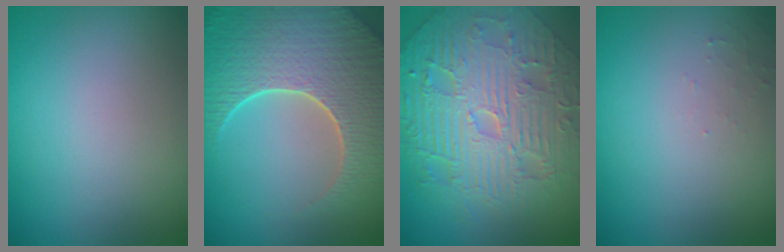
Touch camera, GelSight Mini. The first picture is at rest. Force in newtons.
{"total": 9.1, "press": 6.5, "slide": 6.3}
{"total": 11.5, "press": 7.5, "slide": 8.7}
{"total": 0.7, "press": 0.7, "slide": 0.2}